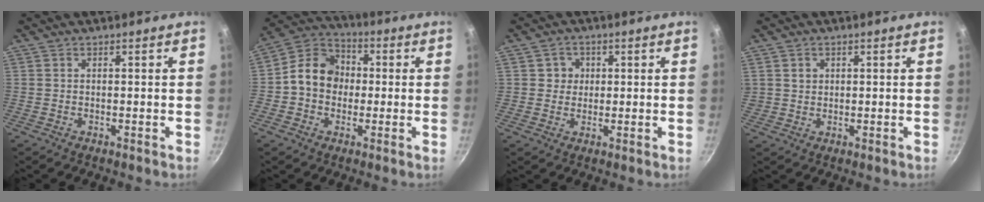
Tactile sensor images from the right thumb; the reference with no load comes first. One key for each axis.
{"total": 10.9, "fx": -0.2, "fy": 9.3, "fz": 5.8, "tx": -0.061, "ty": 0.028, "tz": -0.027}
{"total": 3.6, "fx": 0.7, "fy": 3.4, "fz": 0.7, "tx": 0.017, "ty": 0.005, "tz": 0.008}
{"total": 2.5, "fx": 0.9, "fy": 2.2, "fz": 0.7, "tx": -0.003, "ty": 0.009, "tz": 0.019}